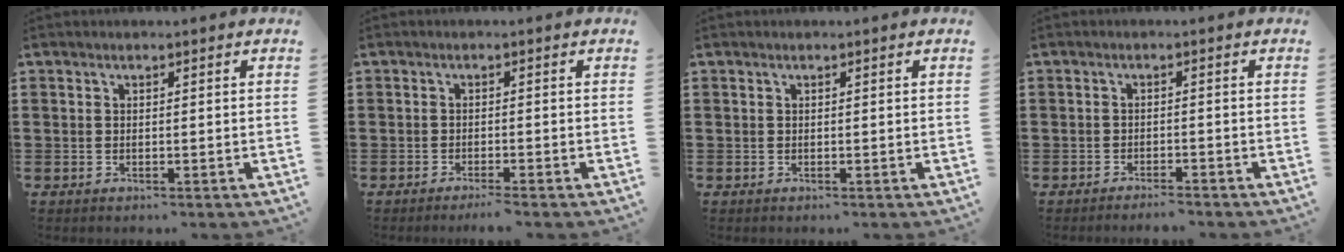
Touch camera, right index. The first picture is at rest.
{"total": 1.6, "force": [-1.3, -0.4, 0.7], "torque": [-0.012, -0.004, -0.024]}
{"total": 0.0}
{"total": 1.8, "force": [-1.7, -0.2, 0.2], "torque": [-0.008, 0.000, -0.036]}